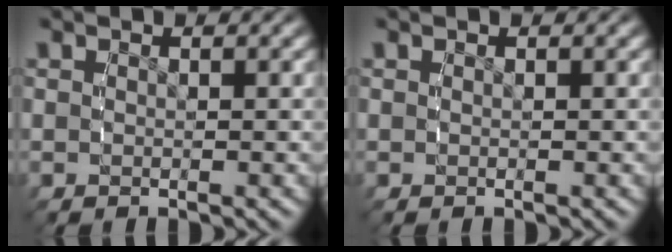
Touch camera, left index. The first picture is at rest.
{"total": 0.0}